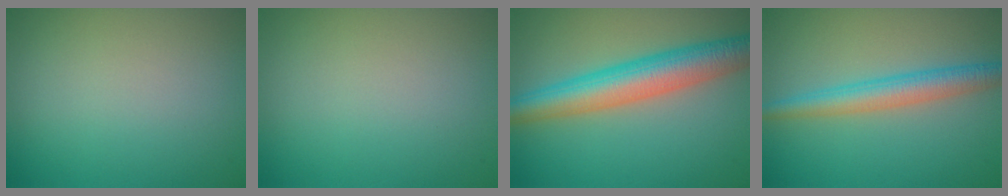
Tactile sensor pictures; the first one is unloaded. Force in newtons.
{"total": 0.0}
{"total": 6.9, "press": 6.9, "slide": 0.4}
{"total": 3.7, "press": 3.7, "slide": 0.0}